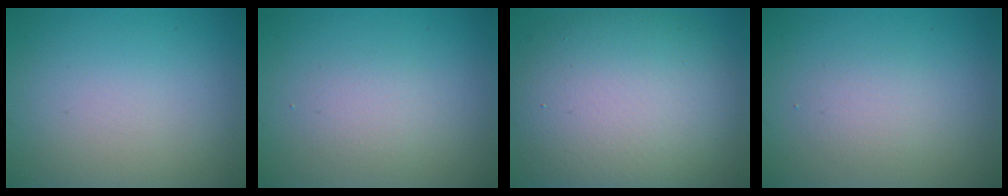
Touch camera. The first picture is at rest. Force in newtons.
{"total": 1.6, "press": 1.6, "slide": 0.0}
{"total": 12.9, "press": 12.9, "slide": 0.4}
{"total": 1.7, "press": 1.6, "slide": 0.1}